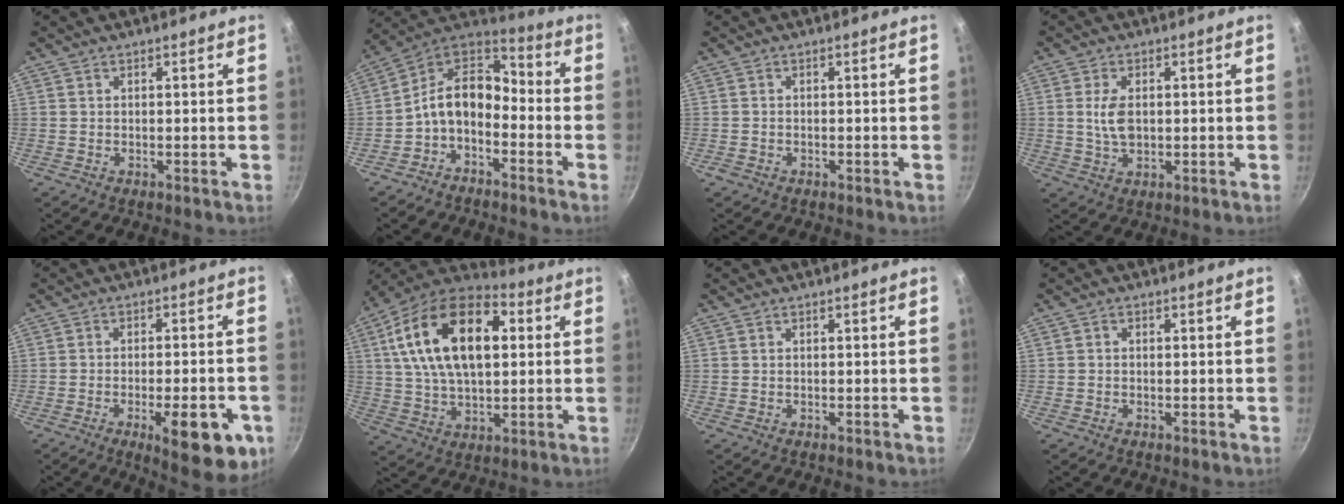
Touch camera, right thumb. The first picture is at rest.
{"total": 11.0, "force": [-3.5, 7.1, 7.7], "torque": [-0.108, 0.085, -0.077]}
{"total": 0.9, "force": [-0.6, 0.6, 0.3], "torque": [-0.008, 0.001, -0.013]}
{"total": 2.7, "force": [0.2, 1.5, 2.2], "torque": [-0.045, -0.001, 0.003]}
{"total": 13.2, "force": [-5.5, 4.3, 11.2], "torque": [-0.139, 0.008, -0.068]}
{"total": 22.8, "force": [5.0, 12.7, 18.2], "torque": [-0.312, 0.016, 0.076]}
{"total": 0.0}
{"total": 0.6, "force": [-0.2, 0.5, 0.3], "torque": [-0.001, 0.001, -0.009]}